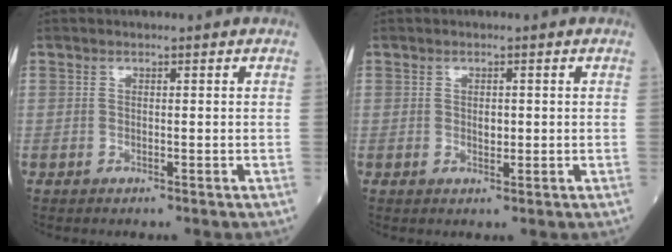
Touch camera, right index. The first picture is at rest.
{"total": 1.3, "force": [0.0, 0.7, 1.0], "torque": [-0.016, -0.001, 0.002]}